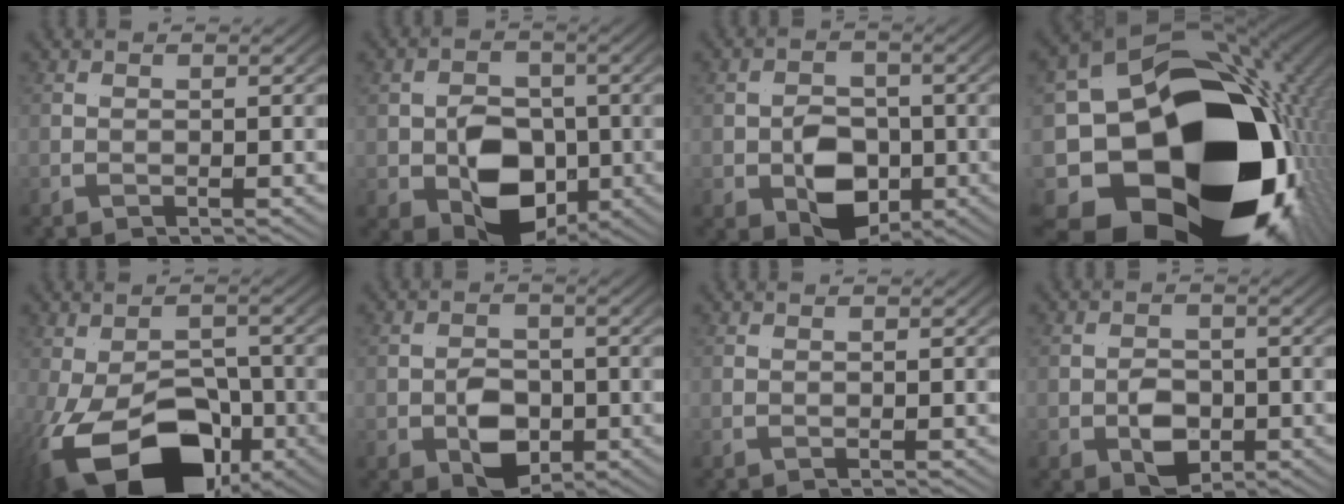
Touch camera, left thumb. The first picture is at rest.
{"total": 13.6, "force": [-1.3, 9.3, 9.8], "torque": [-0.161, -0.030, -0.013]}
{"total": 10.4, "force": [-0.5, 7.3, 7.3], "torque": [-0.122, -0.021, -0.004]}
{"total": 33.1, "force": [-3.4, 17.6, 27.8], "torque": [-0.437, -0.048, -0.023]}
{"total": 14.5, "force": [-4.5, 7.5, 11.6], "torque": [-0.206, -0.043, -0.049]}
{"total": 7.8, "force": [0.1, 5.6, 5.4], "torque": [-0.092, -0.016, 0.005]}
{"total": 0.0}
{"total": 6.3, "force": [0.3, 4.5, 4.4], "torque": [-0.074, -0.011, 0.008]}